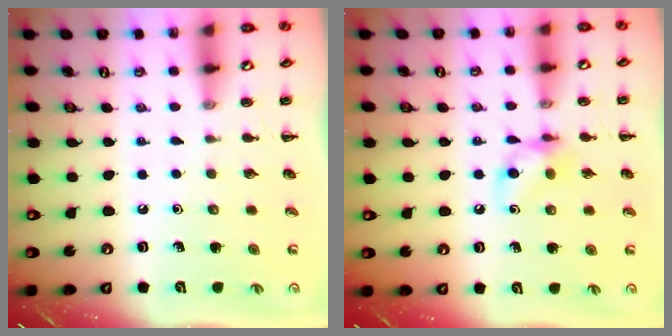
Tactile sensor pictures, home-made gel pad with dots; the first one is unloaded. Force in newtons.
{"total": 8.1, "press": 8.0, "slide": 0.7}